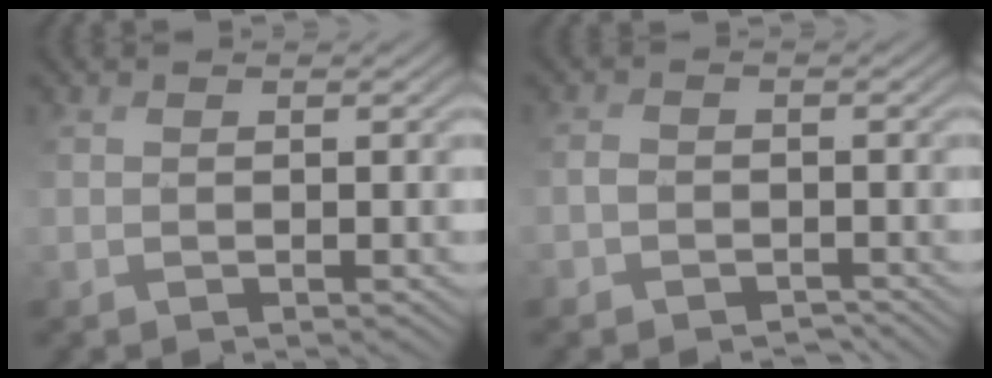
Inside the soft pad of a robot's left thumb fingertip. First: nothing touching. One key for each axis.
{"total": 2.2, "fx": -1.5, "fy": 1.4, "fz": 0.8, "tx": -0.015, "ty": -0.003, "tz": -0.036}